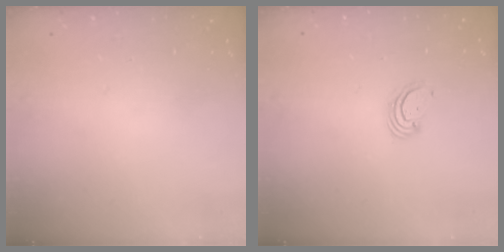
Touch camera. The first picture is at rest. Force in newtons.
{"total": 2.5, "press": 2.5, "slide": 0.3}